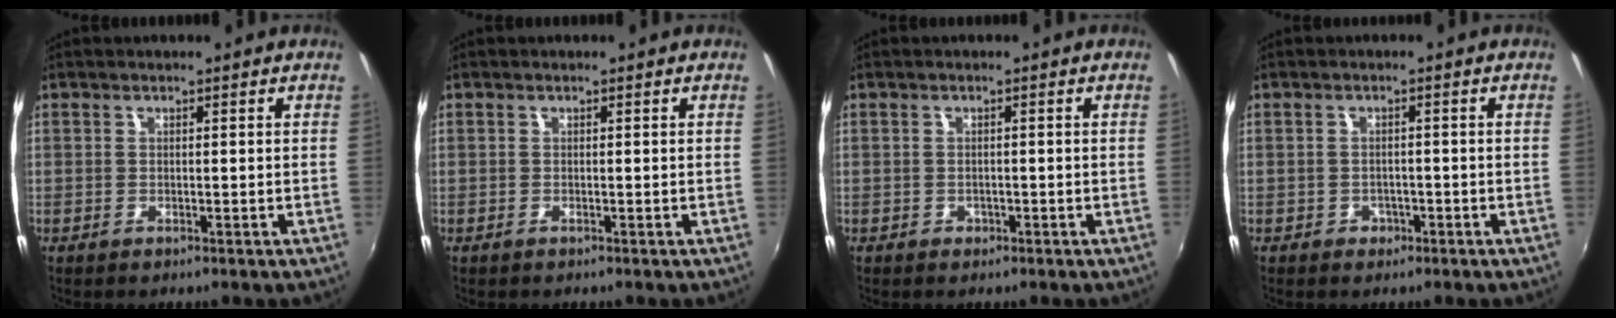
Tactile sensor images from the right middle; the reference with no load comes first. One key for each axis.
{"total": 0.0}
{"total": 1.2, "fx": -0.6, "fy": 1.0, "fz": 0.2, "tx": -0.003, "ty": -0.002, "tz": -0.005}
{"total": 2.3, "fx": -1.0, "fy": 2.0, "fz": 0.4, "tx": -0.009, "ty": 0.001, "tz": -0.013}